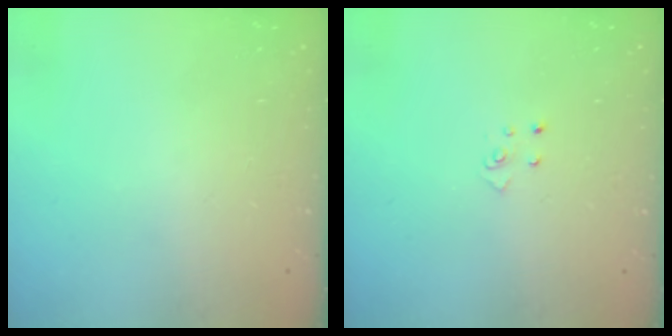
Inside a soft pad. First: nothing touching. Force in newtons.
{"total": 2.6, "press": 2.6, "slide": 0.3}